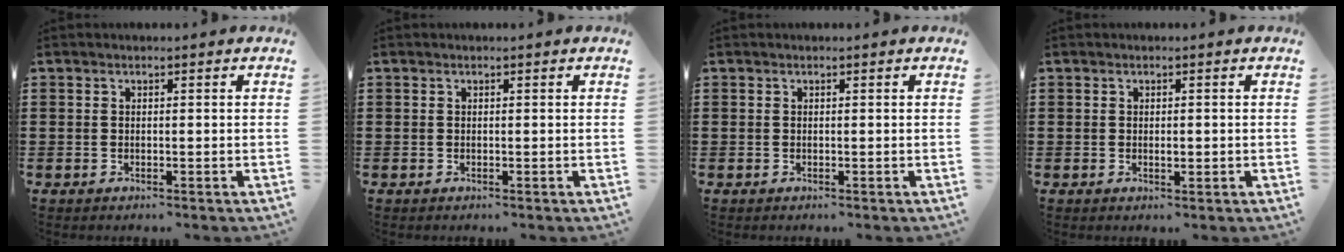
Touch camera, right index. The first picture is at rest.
{"total": 0.0}
{"total": 0.0}
{"total": 1.2, "force": [-0.1, 0.5, 1.1], "torque": [-0.020, 0.002, -0.002]}